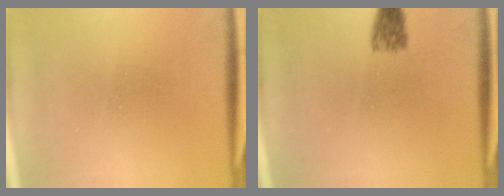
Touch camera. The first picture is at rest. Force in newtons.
{"total": 2.7}